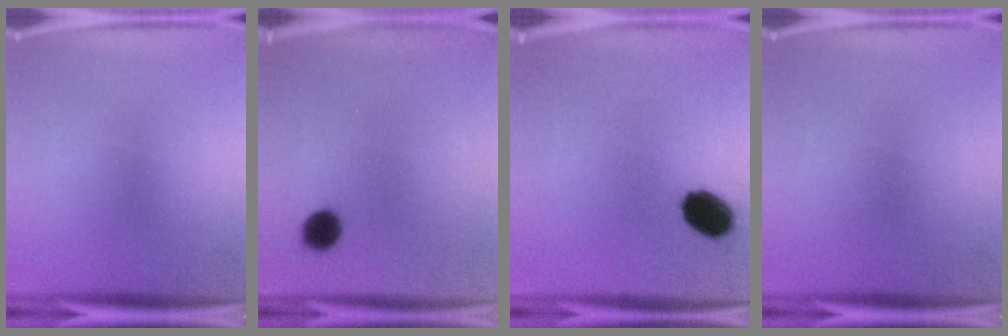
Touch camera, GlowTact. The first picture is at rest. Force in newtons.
{"total": 4.7}
{"total": 9.4}
{"total": 0.0}